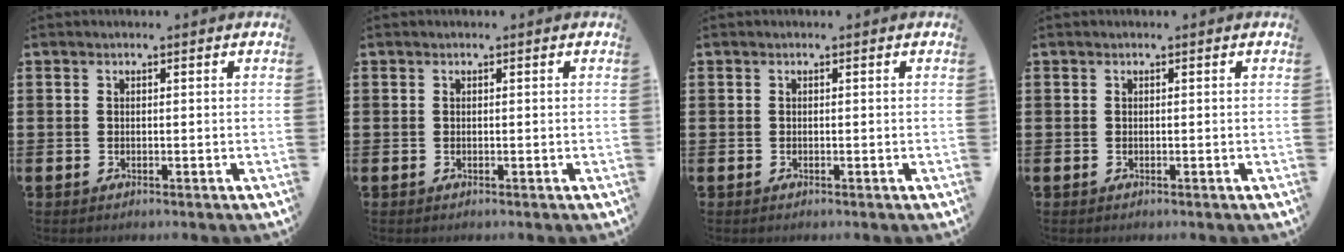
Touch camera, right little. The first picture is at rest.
{"total": 0.0}
{"total": 0.0}
{"total": 0.0}